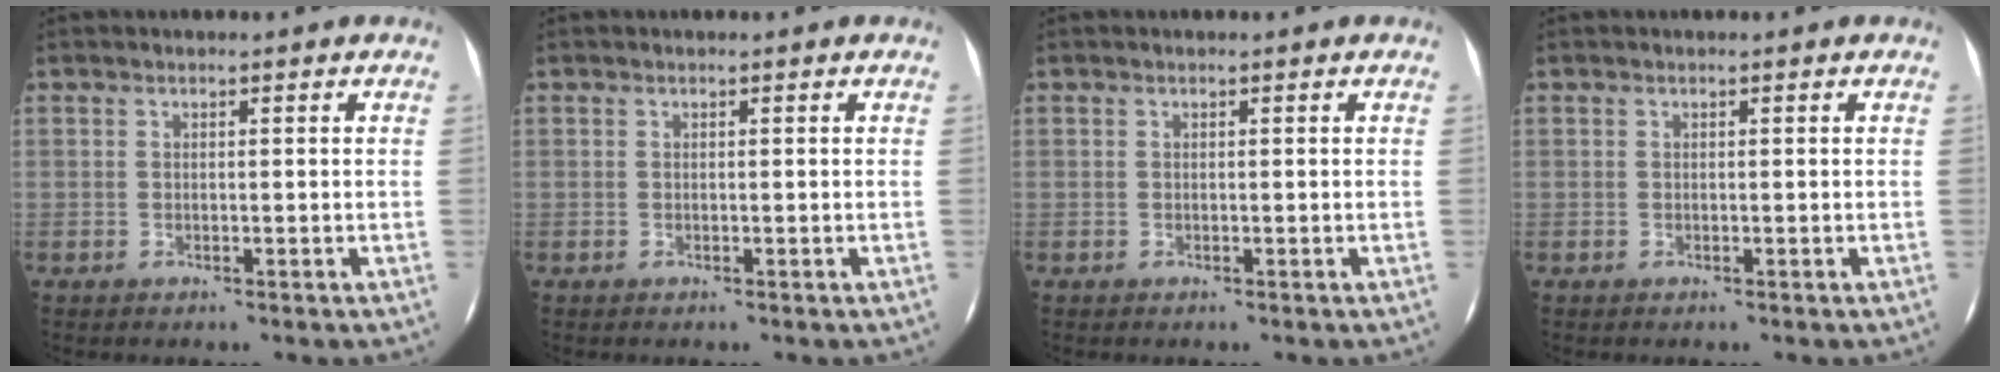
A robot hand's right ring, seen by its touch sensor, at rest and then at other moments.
{"total": 0.0}
{"total": 0.0}
{"total": 0.0}